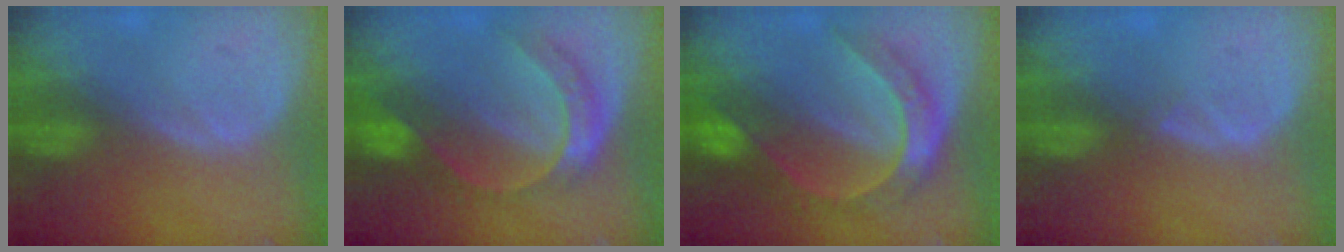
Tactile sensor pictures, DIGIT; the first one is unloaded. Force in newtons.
{"total": 7.6, "press": 6.3, "slide": 4.3}
{"total": 8.1, "press": 8.1, "slide": 0.8}
{"total": 0.7, "press": 0.5, "slide": 0.4}